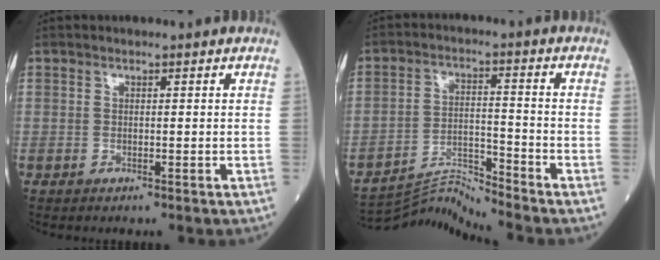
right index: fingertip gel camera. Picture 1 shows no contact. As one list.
[{"total": 7.5, "force": [-6.8, -3.0, -1.1], "torque": [0.003, 0.002, -0.125]}]